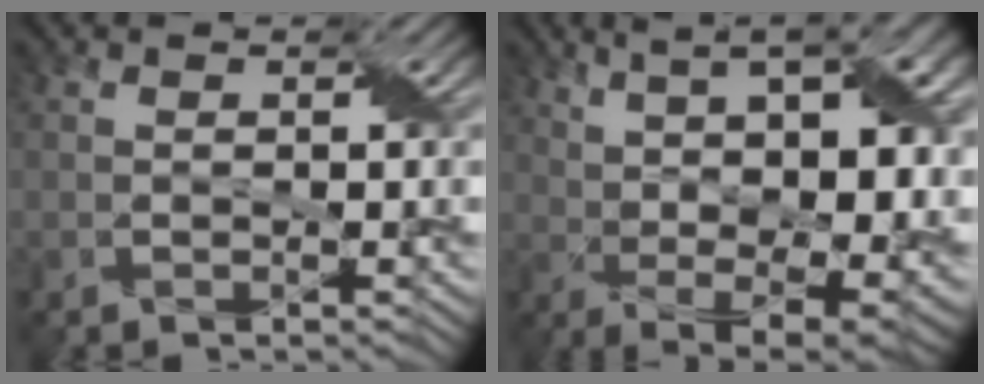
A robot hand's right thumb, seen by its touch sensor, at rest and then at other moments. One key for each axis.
{"total": 17.4, "fx": 5.0, "fy": 7.2, "fz": 15.0, "tx": -0.219, "ty": 0.023, "tz": 0.107}